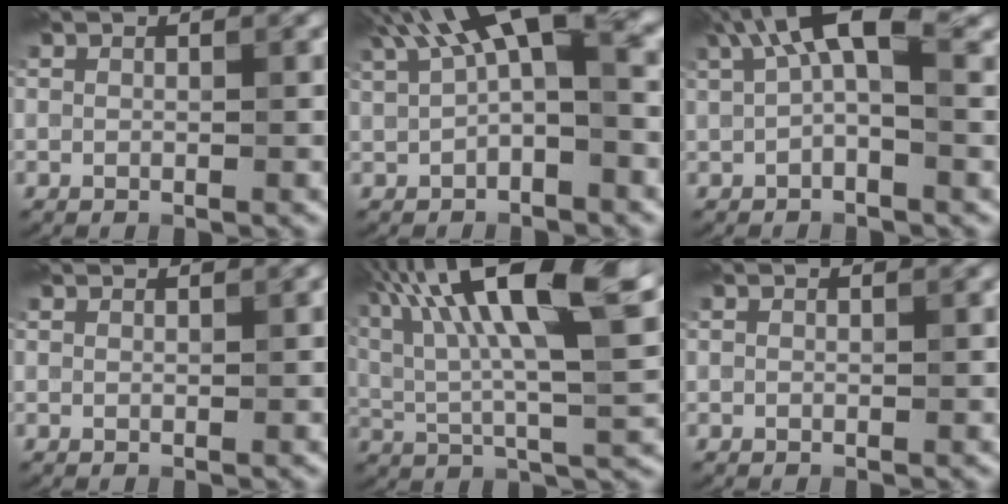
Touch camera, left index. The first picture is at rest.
{"total": 7.3, "force": [2.5, 2.6, 6.4], "torque": [-0.100, 0.019, 0.031]}
{"total": 6.3, "force": [2.3, 2.3, 5.4], "torque": [-0.089, 0.012, 0.028]}
{"total": 0.8, "force": [0.7, 0.0, 0.1], "torque": [-0.003, 0.000, 0.009]}
{"total": 15.3, "force": [5.9, 4.4, 13.4], "torque": [-0.232, 0.022, 0.092]}
{"total": 0.0}